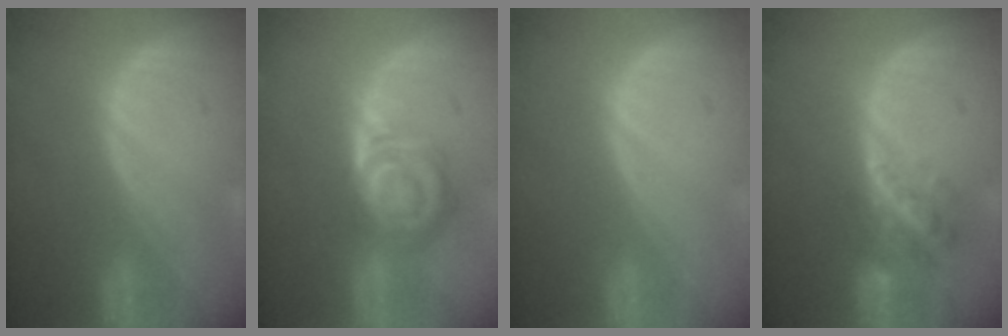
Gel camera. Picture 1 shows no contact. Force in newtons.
{"total": 8.1, "press": 7.2, "slide": 3.8}
{"total": 0.0}
{"total": 5.8, "press": 5.6, "slide": 1.4}